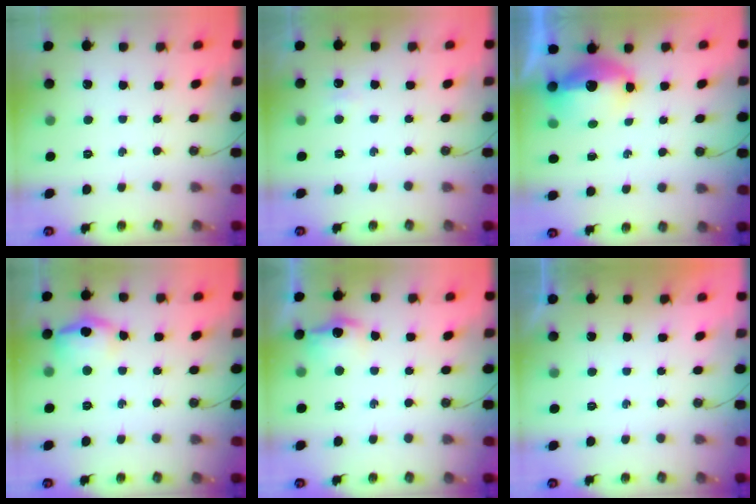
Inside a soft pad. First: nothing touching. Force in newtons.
{"total": 2.9, "press": 2.5, "slide": 1.6}
{"total": 11.4, "press": 11.3, "slide": 1.2}
{"total": 13.1, "press": 11.5, "slide": 6.3}
{"total": 10.5, "press": 10.4, "slide": 0.9}
{"total": 0.0}